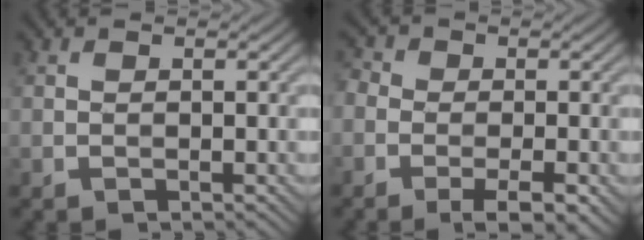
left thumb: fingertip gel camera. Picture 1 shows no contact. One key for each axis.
{"total": 6.9, "fx": -2.9, "fy": 4.0, "fz": 4.8, "tx": -0.086, "ty": -0.001, "tz": -0.051}